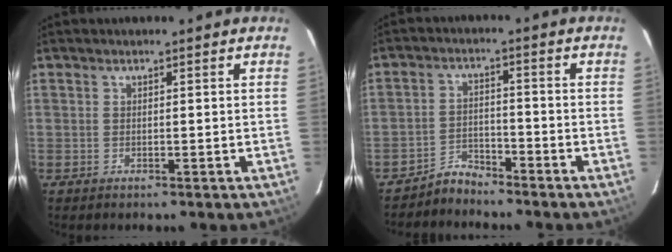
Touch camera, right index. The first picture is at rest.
{"total": 4.1, "force": [-3.9, 1.1, -0.2], "torque": [0.000, 0.014, -0.070]}